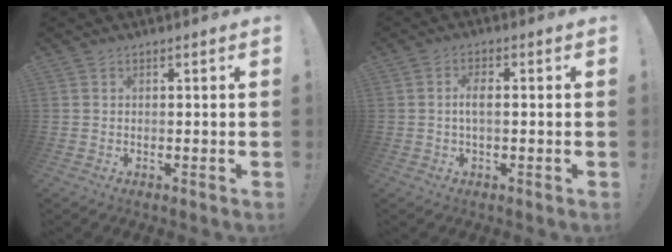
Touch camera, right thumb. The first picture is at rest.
{"total": 4.0, "force": [-0.2, 1.4, 3.7], "torque": [-0.070, 0.003, -0.007]}